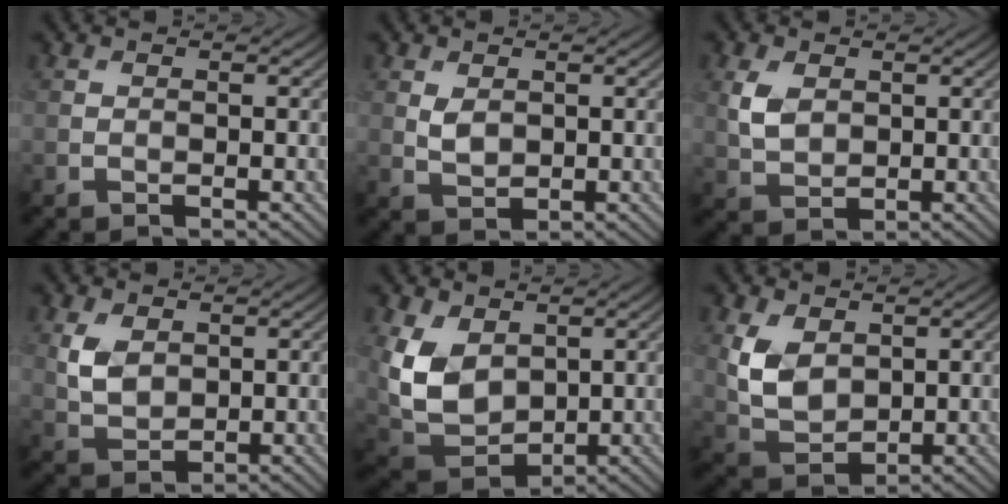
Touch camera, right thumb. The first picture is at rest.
{"total": 2.2, "force": [0.6, 1.5, 1.5], "torque": [-0.036, -0.004, 0.017]}
{"total": 4.1, "force": [1.1, 2.9, 2.7], "torque": [-0.071, 0.001, 0.024]}
{"total": 4.4, "force": [1.4, 3.1, 2.8], "torque": [-0.074, -0.002, 0.031]}
{"total": 9.5, "force": [2.2, 6.8, 6.2], "torque": [-0.172, -0.008, 0.044]}
{"total": 6.7, "force": [1.9, 4.6, 4.5], "torque": [-0.108, -0.004, 0.044]}